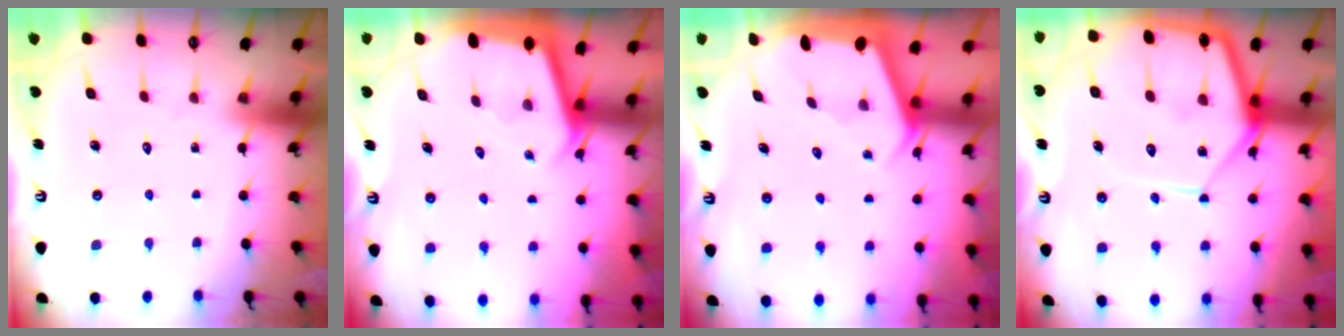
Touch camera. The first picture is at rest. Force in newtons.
{"total": 2.3, "press": 2.3, "slide": 0.1}
{"total": 2.7, "press": 2.7, "slide": 0.2}
{"total": 15.6, "press": 15.5, "slide": 1.5}